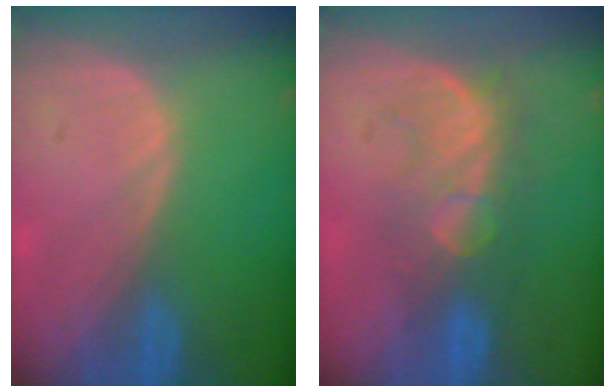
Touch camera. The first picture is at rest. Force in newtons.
{"total": 7.8, "press": 7.7, "slide": 1.5}